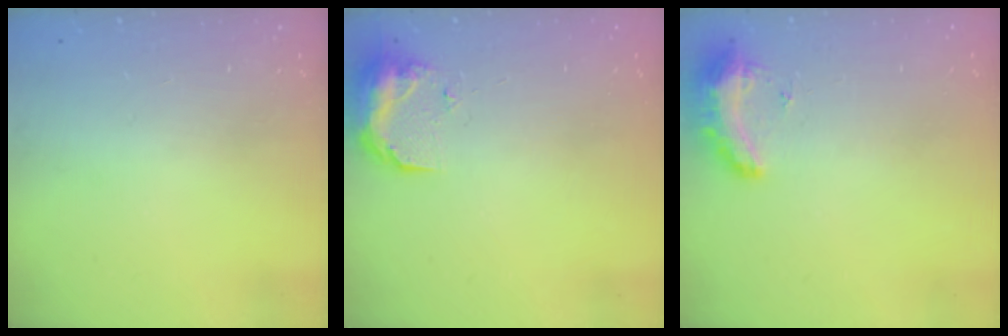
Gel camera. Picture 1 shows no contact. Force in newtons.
{"total": 9.9, "press": 9.4, "slide": 3.1}
{"total": 8.8, "press": 8.8, "slide": 0.7}